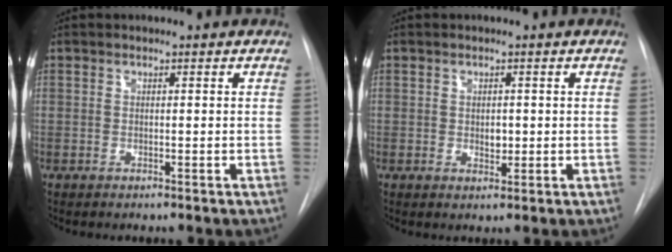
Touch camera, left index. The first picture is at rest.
{"total": 1.5, "force": [-0.2, 1.0, 1.1], "torque": [-0.015, -0.006, 0.000]}